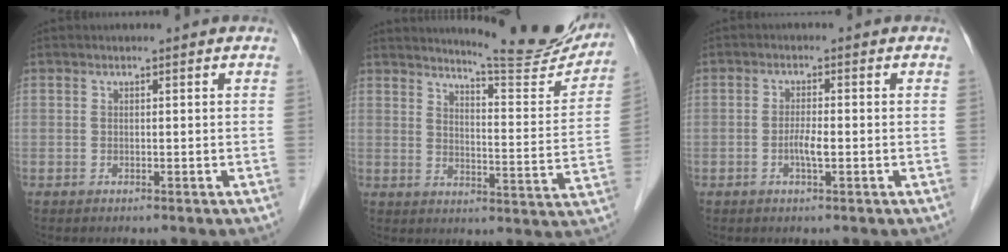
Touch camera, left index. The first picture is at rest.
{"total": 16.0, "force": [15.2, 0.9, 5.1], "torque": [-0.069, -0.070, 0.183]}
{"total": 2.5, "force": [-0.7, 0.3, 2.3], "torque": [-0.047, 0.000, -0.015]}